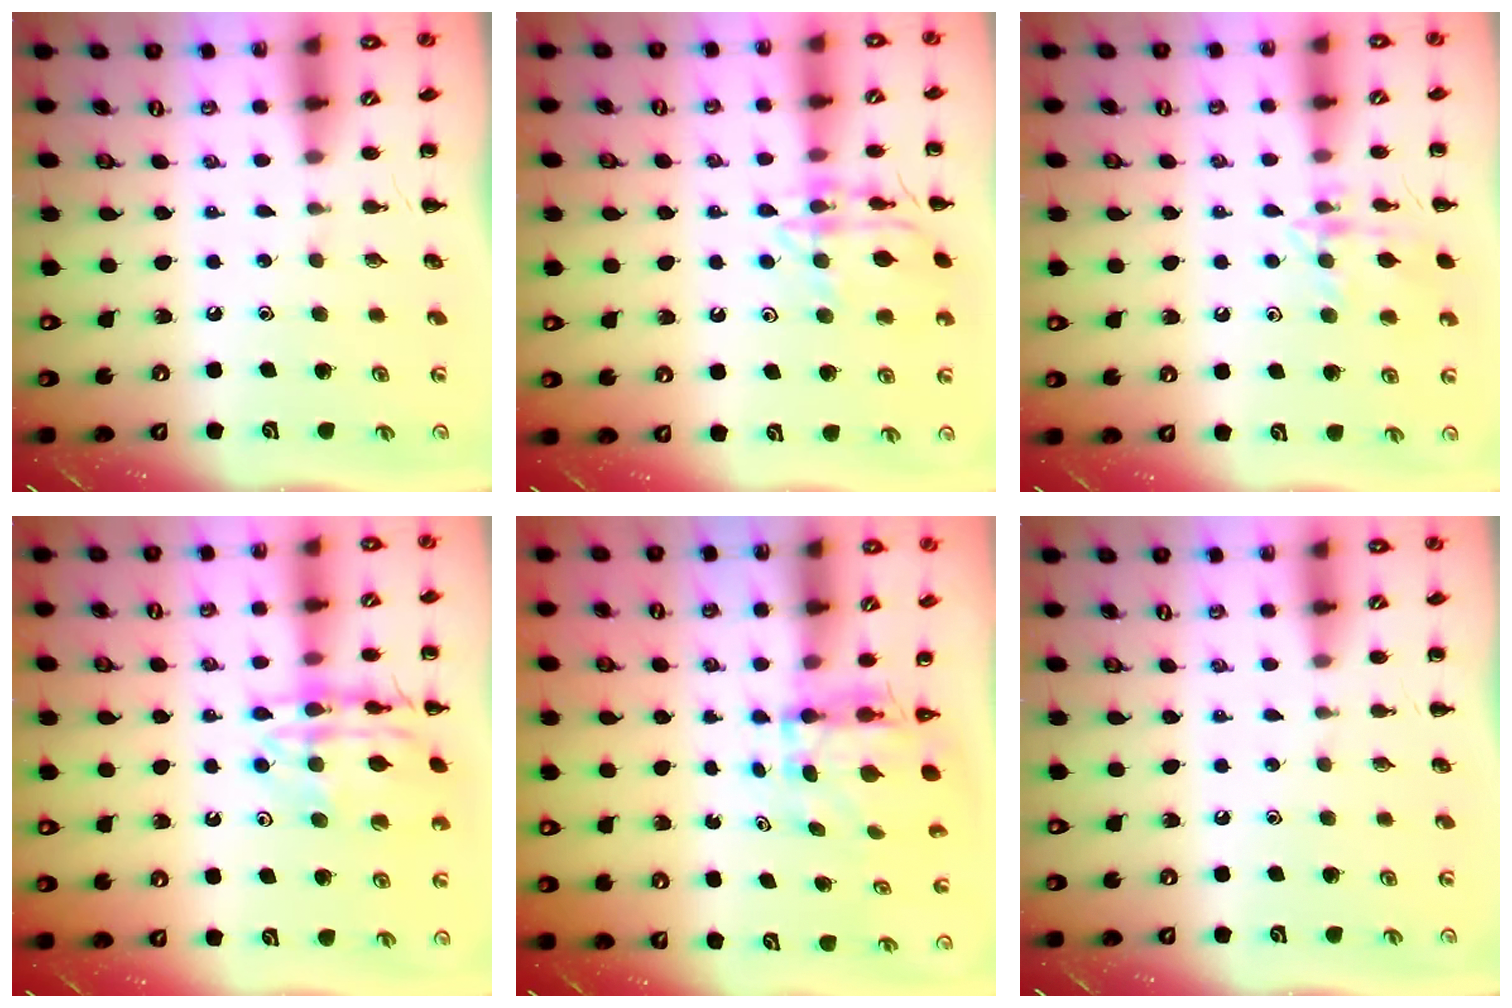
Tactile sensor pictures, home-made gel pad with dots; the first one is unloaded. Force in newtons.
{"total": 14.5, "press": 14.5, "slide": 0.2}
{"total": 12.2, "press": 12.2, "slide": 0.6}
{"total": 15.9, "press": 15.8, "slide": 1.6}
{"total": 4.2, "press": 4.2, "slide": 0.3}
{"total": 0.0}